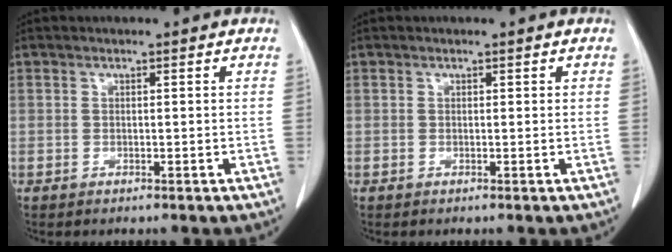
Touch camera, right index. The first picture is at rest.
{"total": 0.0}